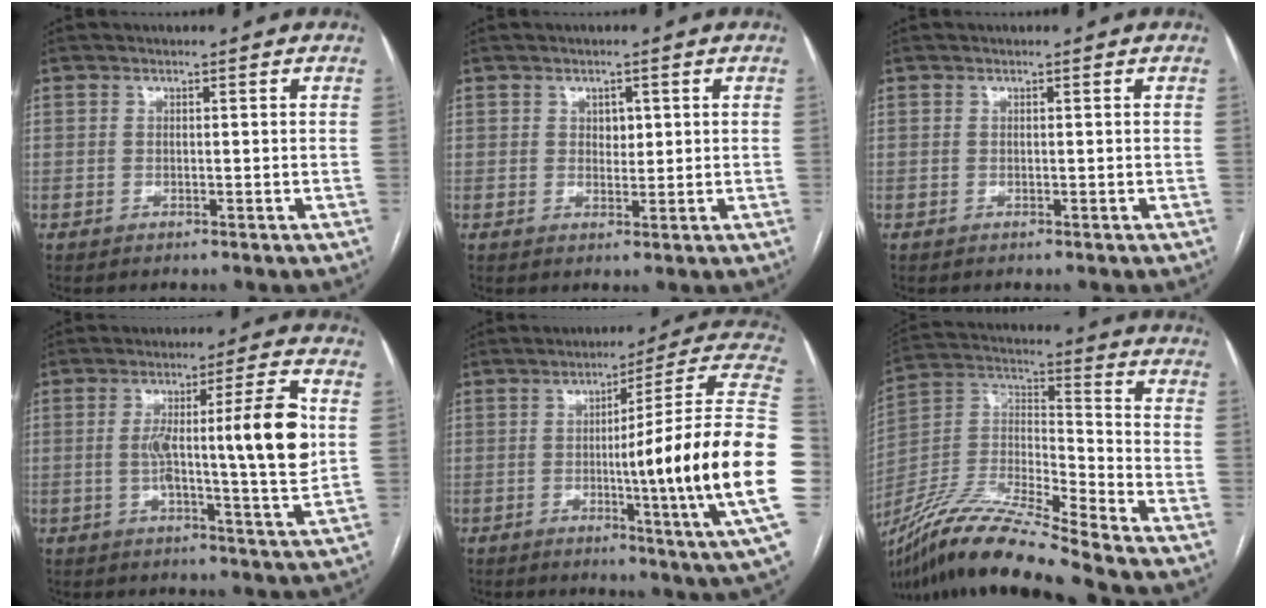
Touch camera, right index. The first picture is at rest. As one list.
[{"total": 2.0, "force": [0.7, 1.3, 1.4], "torque": [-0.016, -0.002, 0.010]}, {"total": 0.0}, {"total": 13.1, "force": [0.8, 0.1, 13.0], "torque": [-0.199, 0.004, 0.008]}, {"total": 24.0, "force": [-3.1, -2.6, 23.7], "torque": [-0.250, -0.001, -0.065]}, {"total": 17.7, "force": [-14.4, -0.2, 10.2], "torque": [-0.213, -0.008, -0.271]}]